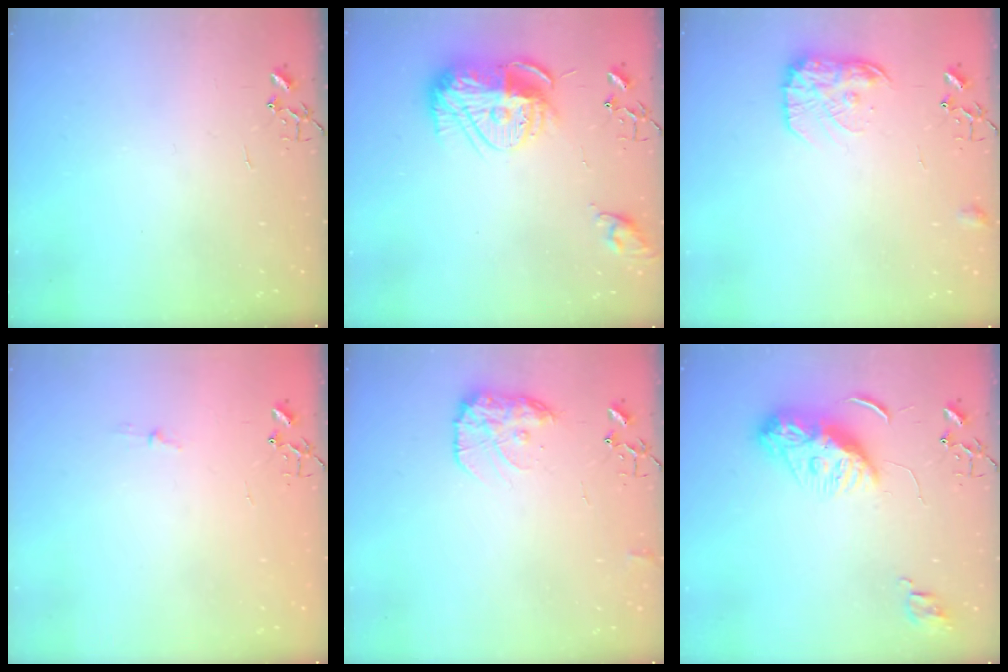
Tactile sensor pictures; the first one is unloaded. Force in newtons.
{"total": 15.7, "press": 15.7, "slide": 1.4}
{"total": 13.2, "press": 13.2, "slide": 0.8}
{"total": 2.9, "press": 2.9, "slide": 0.4}
{"total": 12.0, "press": 12.0, "slide": 0.1}
{"total": 11.8, "press": 11.7, "slide": 1.1}